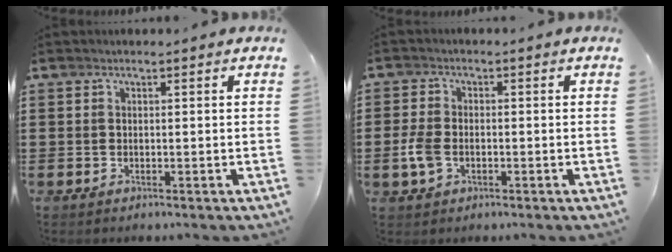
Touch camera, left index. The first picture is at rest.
{"total": 4.1, "force": [-1.1, 2.5, 3.1], "torque": [-0.083, -0.006, -0.025]}